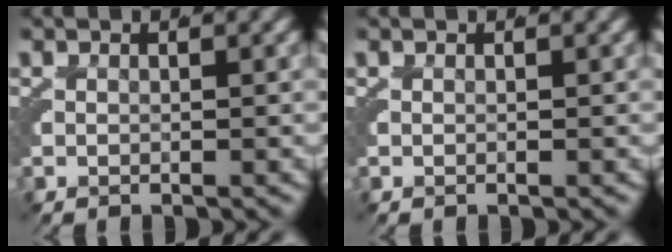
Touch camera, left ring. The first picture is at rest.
{"total": 0.0}